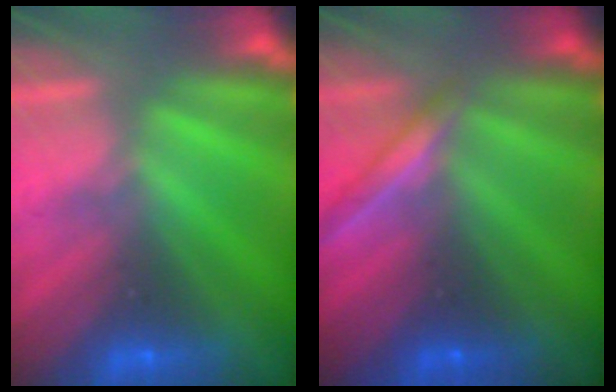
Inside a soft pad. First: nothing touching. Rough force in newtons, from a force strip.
{"total": 1.9}